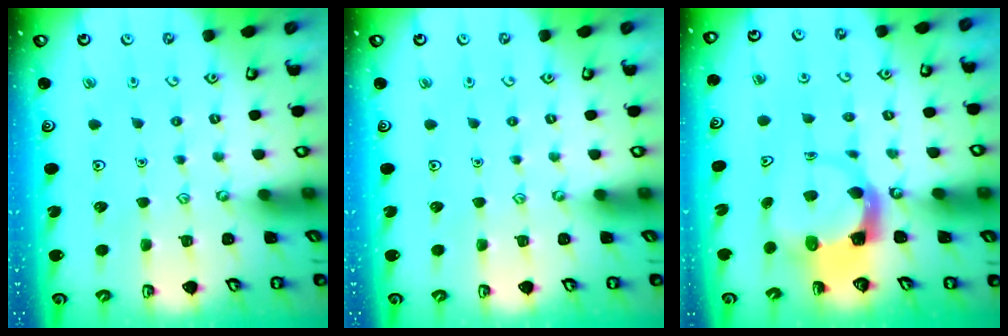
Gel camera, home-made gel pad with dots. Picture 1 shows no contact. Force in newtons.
{"total": 0.0}
{"total": 3.9, "press": 3.8, "slide": 0.6}